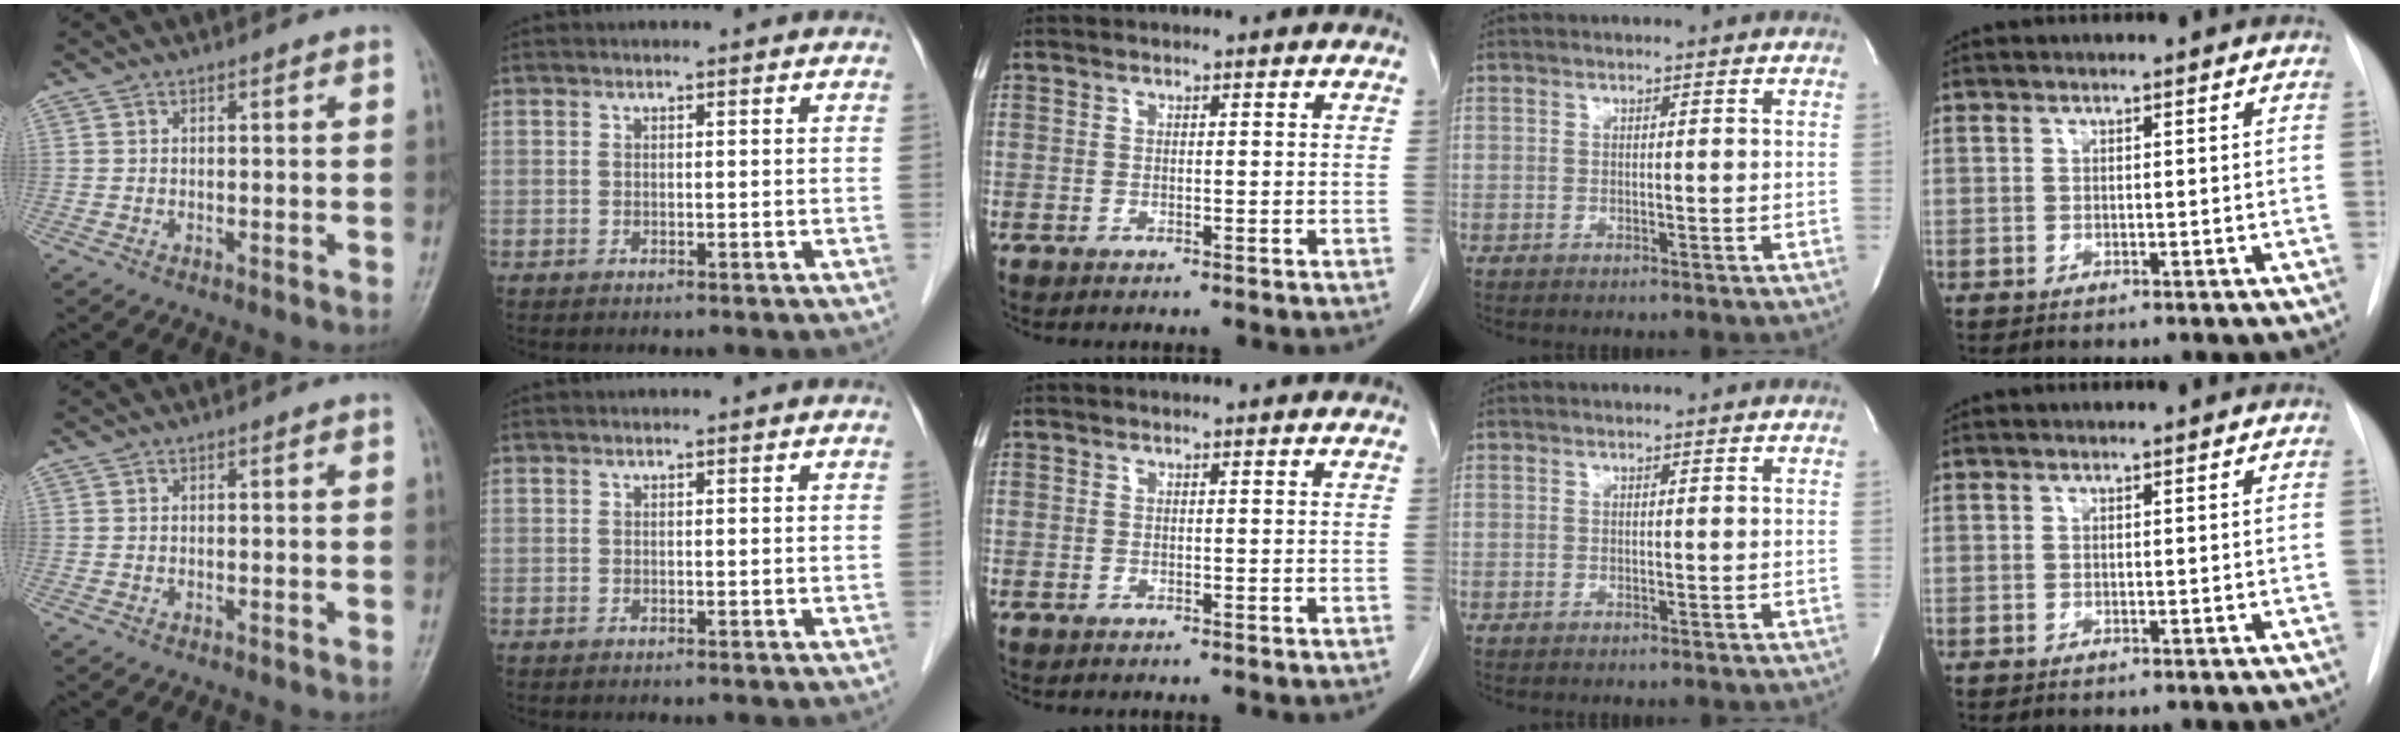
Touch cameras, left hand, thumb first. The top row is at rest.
{}